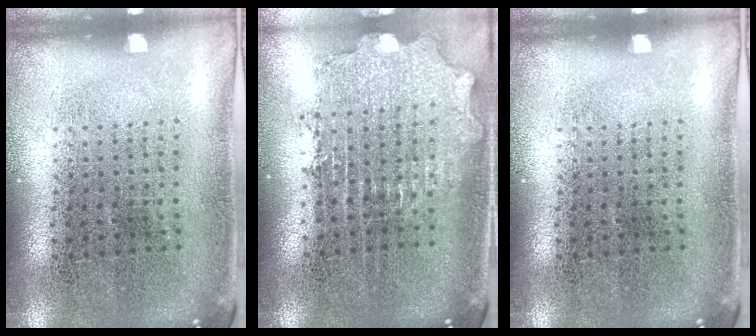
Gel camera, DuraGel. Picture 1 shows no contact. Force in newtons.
{"total": 2.0, "press": 1.6, "slide": 1.2}
{"total": 0.0}